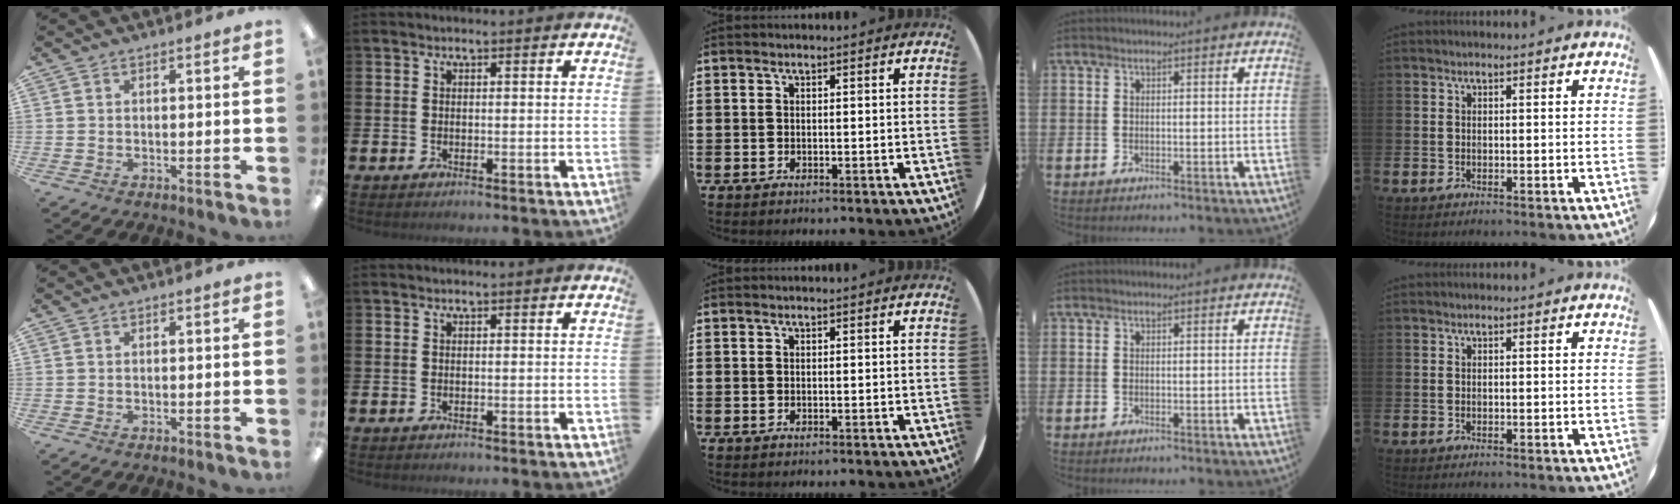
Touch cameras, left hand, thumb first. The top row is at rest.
{}